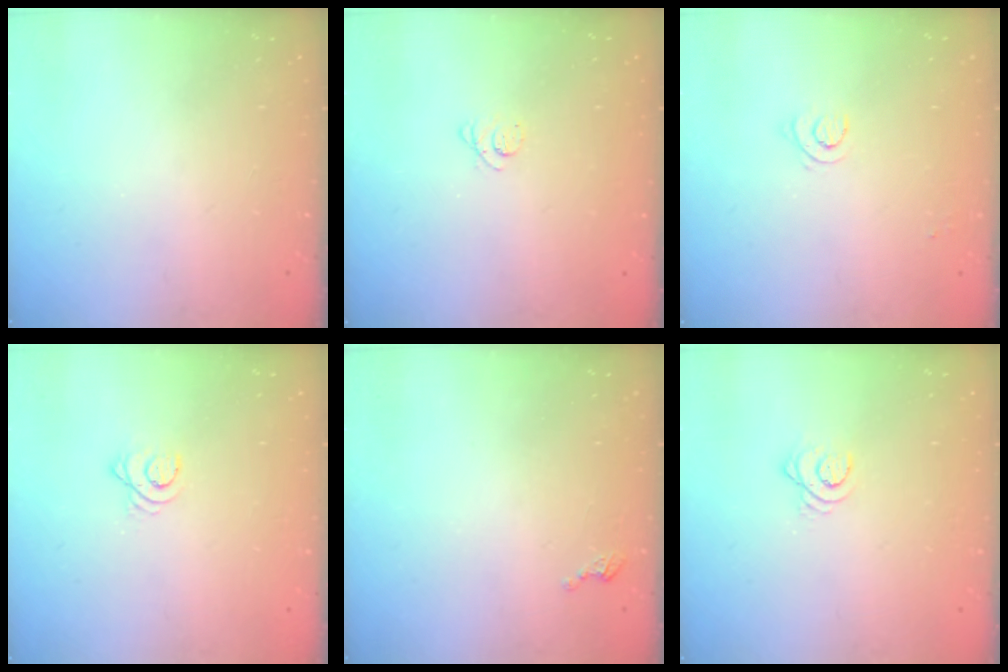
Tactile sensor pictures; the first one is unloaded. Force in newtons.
{"total": 2.4, "press": 2.3, "slide": 0.3}
{"total": 4.2, "press": 4.1, "slide": 0.8}
{"total": 2.7, "press": 2.7, "slide": 0.3}
{"total": 2.3, "press": 2.3, "slide": 0.3}
{"total": 4.0, "press": 4.0, "slide": 0.4}